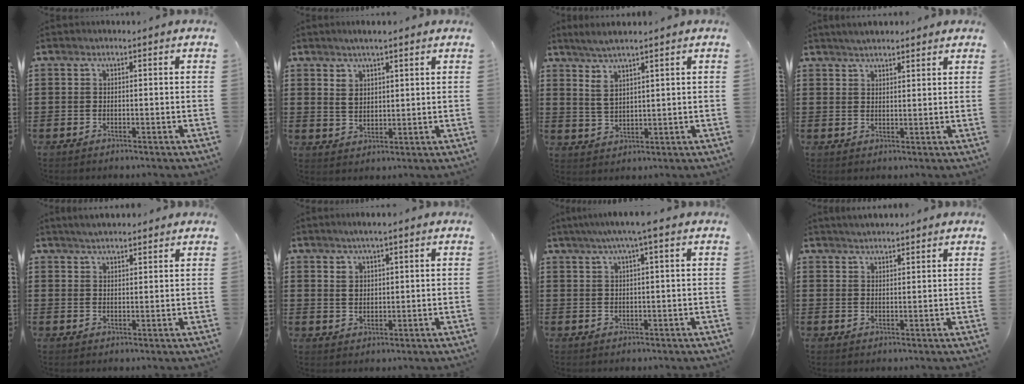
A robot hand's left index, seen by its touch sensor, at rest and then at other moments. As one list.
[{"total": 3.4, "force": [2.3, 1.8, 1.7], "torque": [-0.041, 0.009, 0.043]}, {"total": 3.8, "force": [2.5, 0.8, 2.8], "torque": [-0.059, 0.003, 0.044]}, {"total": 2.8, "force": [2.6, 0.3, 0.8], "torque": [-0.021, 0.001, 0.049]}, {"total": 2.9, "force": [2.8, 0.2, 0.7], "torque": [-0.020, -0.001, 0.053]}, {"total": 2.7, "force": [1.7, 1.5, 1.5], "torque": [-0.035, 0.007, 0.031]}, {"total": 3.4, "force": [1.9, -0.2, 2.8], "torque": [-0.058, 0.003, 0.033]}, {"total": 2.4, "force": [2.4, 0.0, 0.3], "torque": [-0.010, -0.002, 0.046]}]